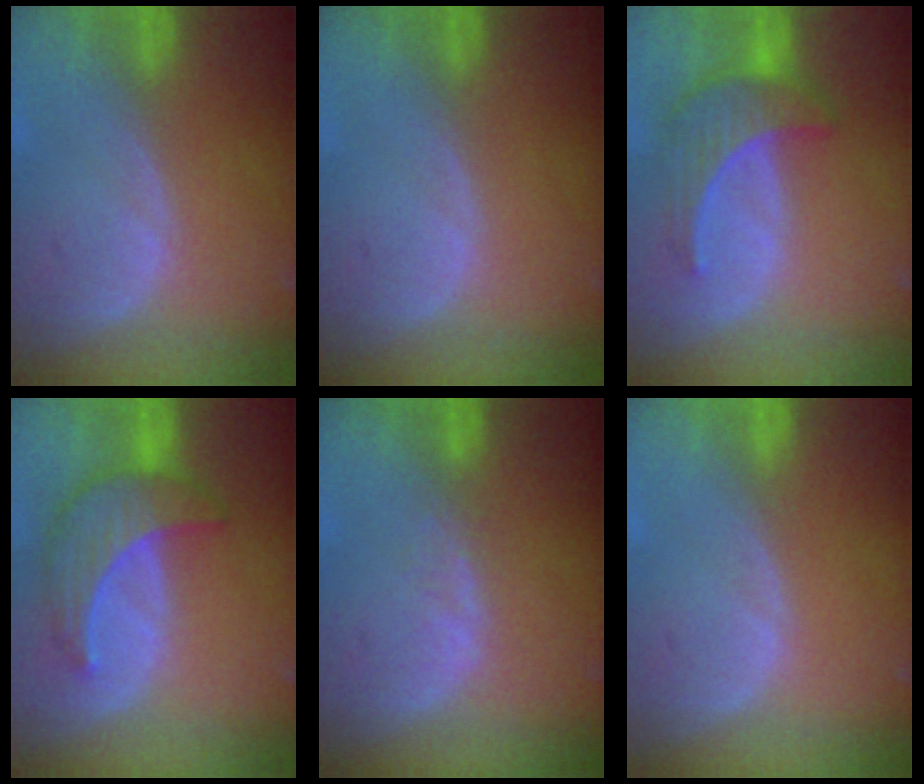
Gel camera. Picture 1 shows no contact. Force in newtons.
{"total": 0.0}
{"total": 7.1, "press": 6.6, "slide": 2.6}
{"total": 7.5, "press": 7.5, "slide": 0.3}
{"total": 1.4, "press": 1.4, "slide": 0.3}
{"total": 0.0}